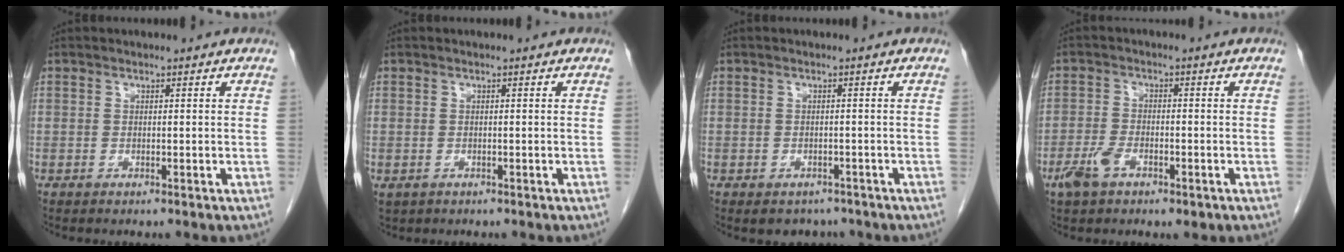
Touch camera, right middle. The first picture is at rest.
{"total": 1.2, "force": [-0.3, 1.0, 0.4], "torque": [-0.010, 0.002, 0.007]}
{"total": 3.2, "force": [-2.5, 1.9, 0.6], "torque": [-0.007, 0.002, -0.030]}
{"total": 5.1, "force": [-2.6, 2.4, 3.7], "torque": [-0.078, -0.002, -0.044]}